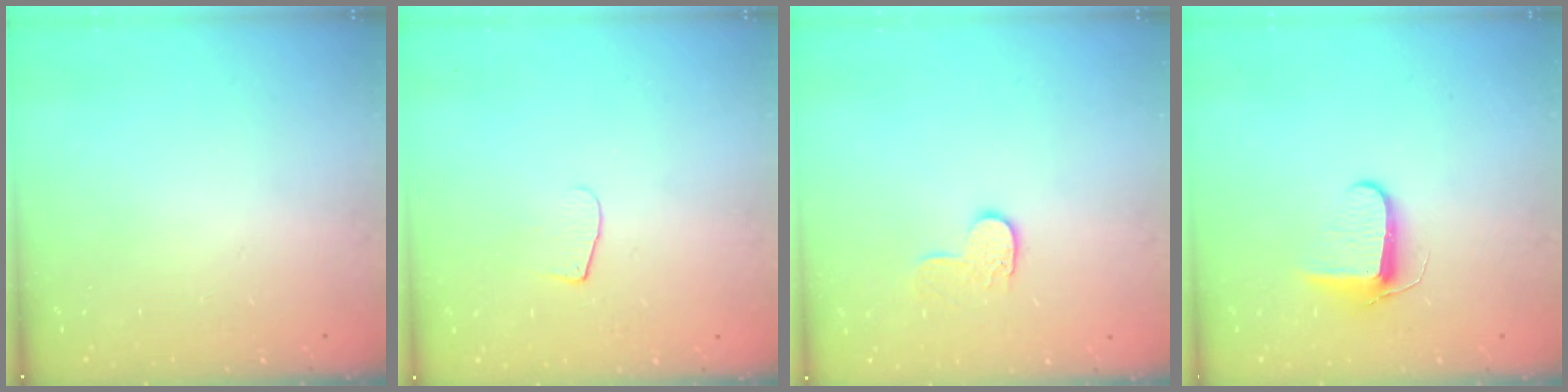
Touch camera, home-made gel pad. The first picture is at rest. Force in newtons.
{"total": 6.2, "press": 6.2, "slide": 0.7}
{"total": 7.3, "press": 7.3, "slide": 0.2}
{"total": 7.8, "press": 7.7, "slide": 1.1}